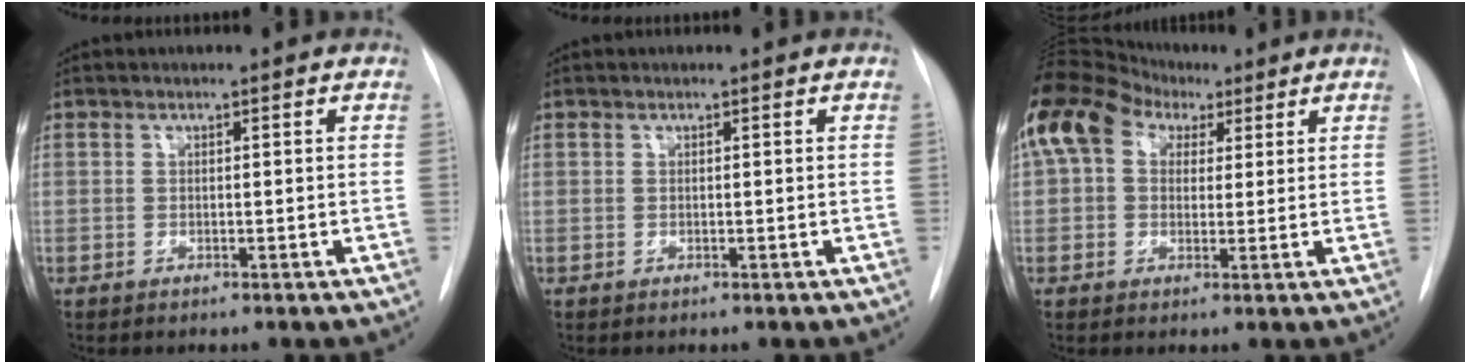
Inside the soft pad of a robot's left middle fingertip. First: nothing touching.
{"total": 0.0}
{"total": 11.7, "force": [5.7, 7.8, 6.6], "torque": [-0.141, 0.062, 0.103]}